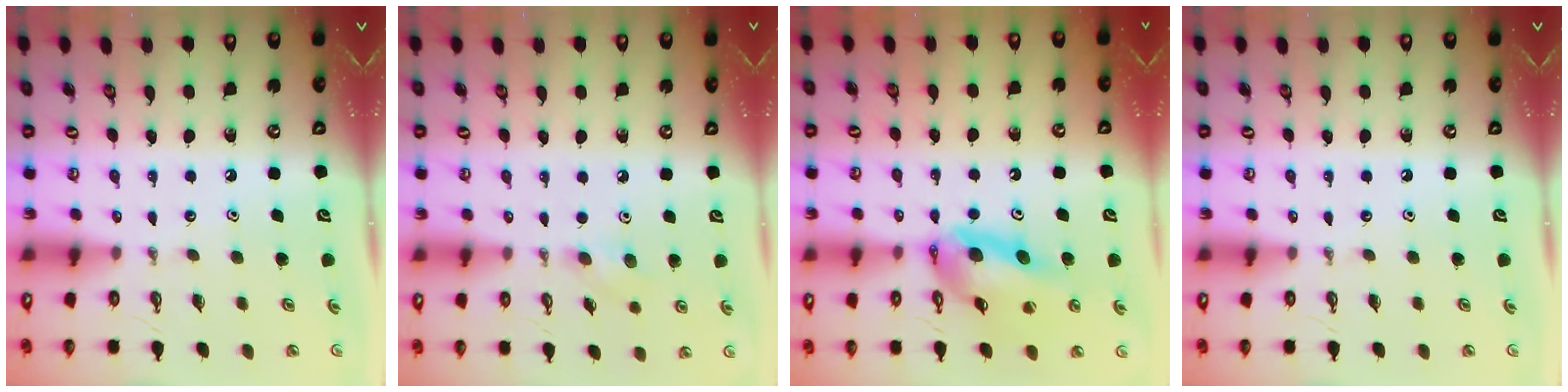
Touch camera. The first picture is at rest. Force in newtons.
{"total": 7.2, "press": 7.1, "slide": 1.0}
{"total": 12.9, "press": 12.8, "slide": 1.7}
{"total": 0.0}